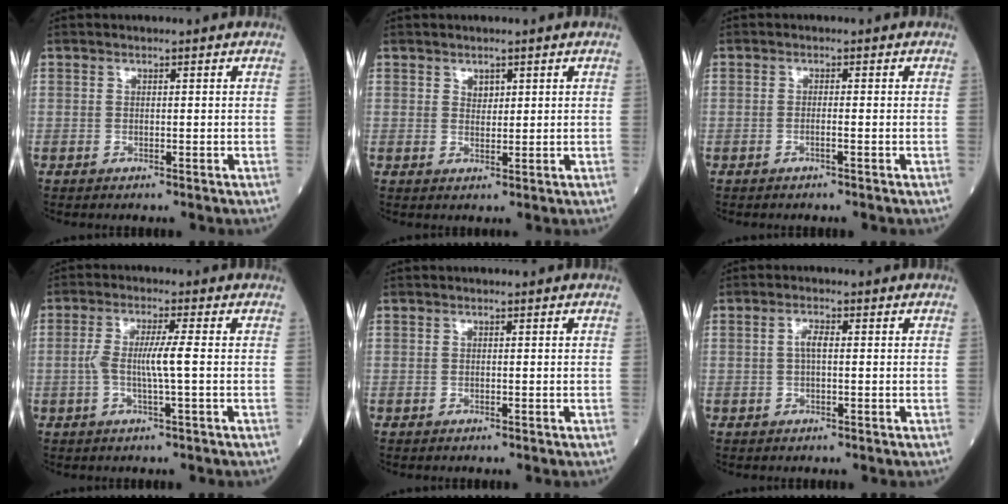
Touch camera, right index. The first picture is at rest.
{"total": 1.5, "force": [0.9, 0.9, 0.7], "torque": [-0.011, -0.002, 0.018]}
{"total": 0.8, "force": [-0.4, -0.1, 0.7], "torque": [-0.015, 0.001, -0.008]}
{"total": 5.0, "force": [-0.4, -0.1, 5.0], "torque": [-0.102, 0.004, -0.010]}
{"total": 0.0}
{"total": 2.0, "force": [0.2, 0.5, 1.9], "torque": [-0.042, 0.002, 0.002]}